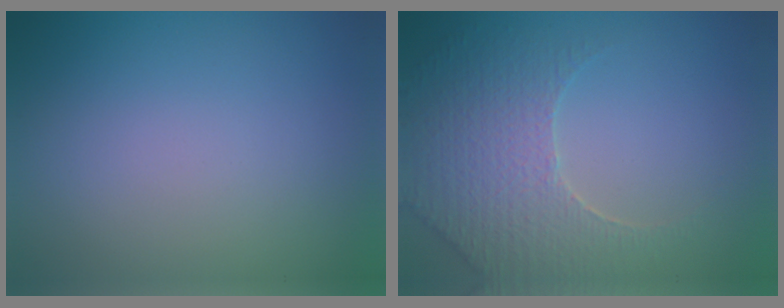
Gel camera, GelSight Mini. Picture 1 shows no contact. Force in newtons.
{"total": 4.5, "press": 4.3, "slide": 1.5}